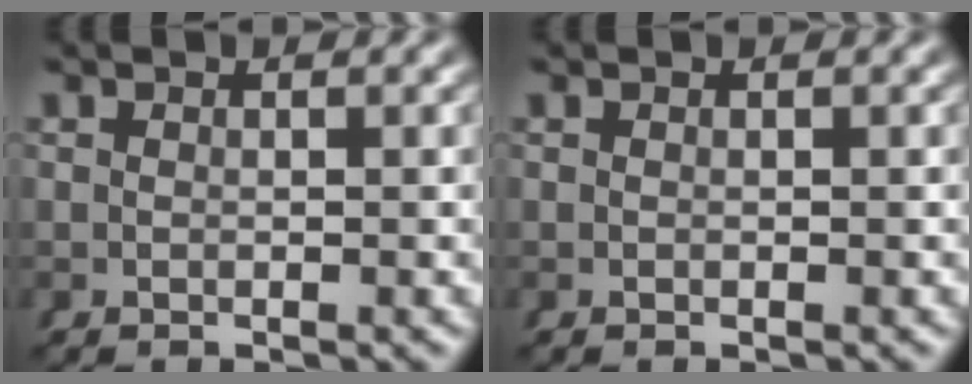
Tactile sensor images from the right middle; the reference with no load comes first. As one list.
[{"total": 0.0}]